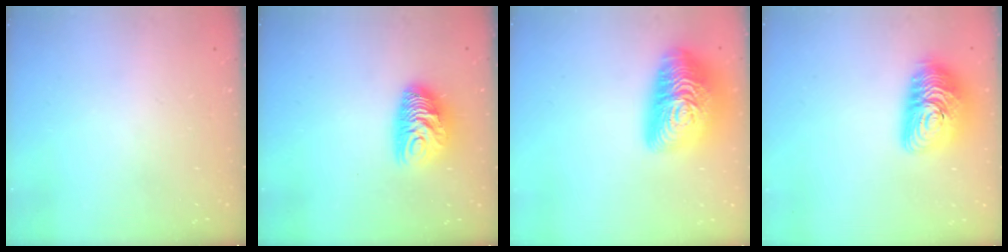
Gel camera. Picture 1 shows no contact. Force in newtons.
{"total": 10.3, "press": 10.3, "slide": 0.5}
{"total": 26.8, "press": 26.8, "slide": 0.9}
{"total": 14.6, "press": 14.5, "slide": 0.7}